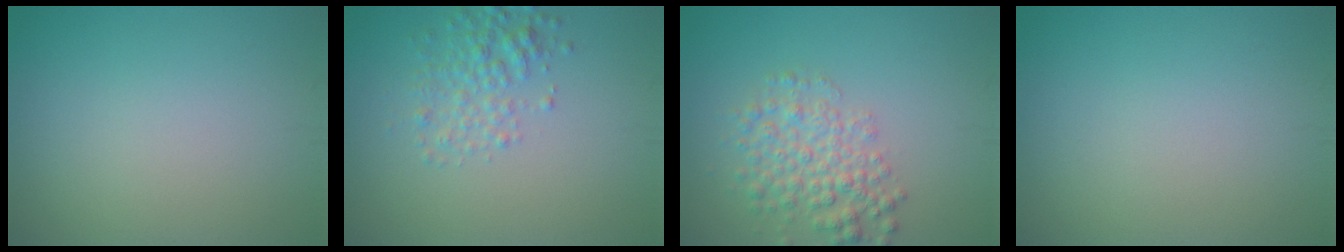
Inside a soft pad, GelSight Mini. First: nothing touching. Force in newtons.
{"total": 2.9, "press": 2.9, "slide": 0.0}
{"total": 4.0, "press": 4.0, "slide": 0.2}
{"total": 0.0}